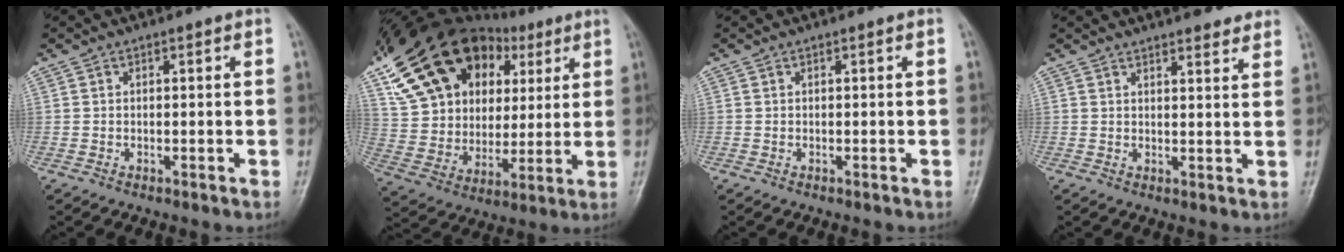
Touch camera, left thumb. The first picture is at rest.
{"total": 23.8, "force": [11.4, 16.6, 12.7], "torque": [-0.195, 0.008, 0.211]}
{"total": 0.0}
{"total": 7.7, "force": [6.5, 1.9, 3.7], "torque": [-0.025, -0.025, 0.076]}